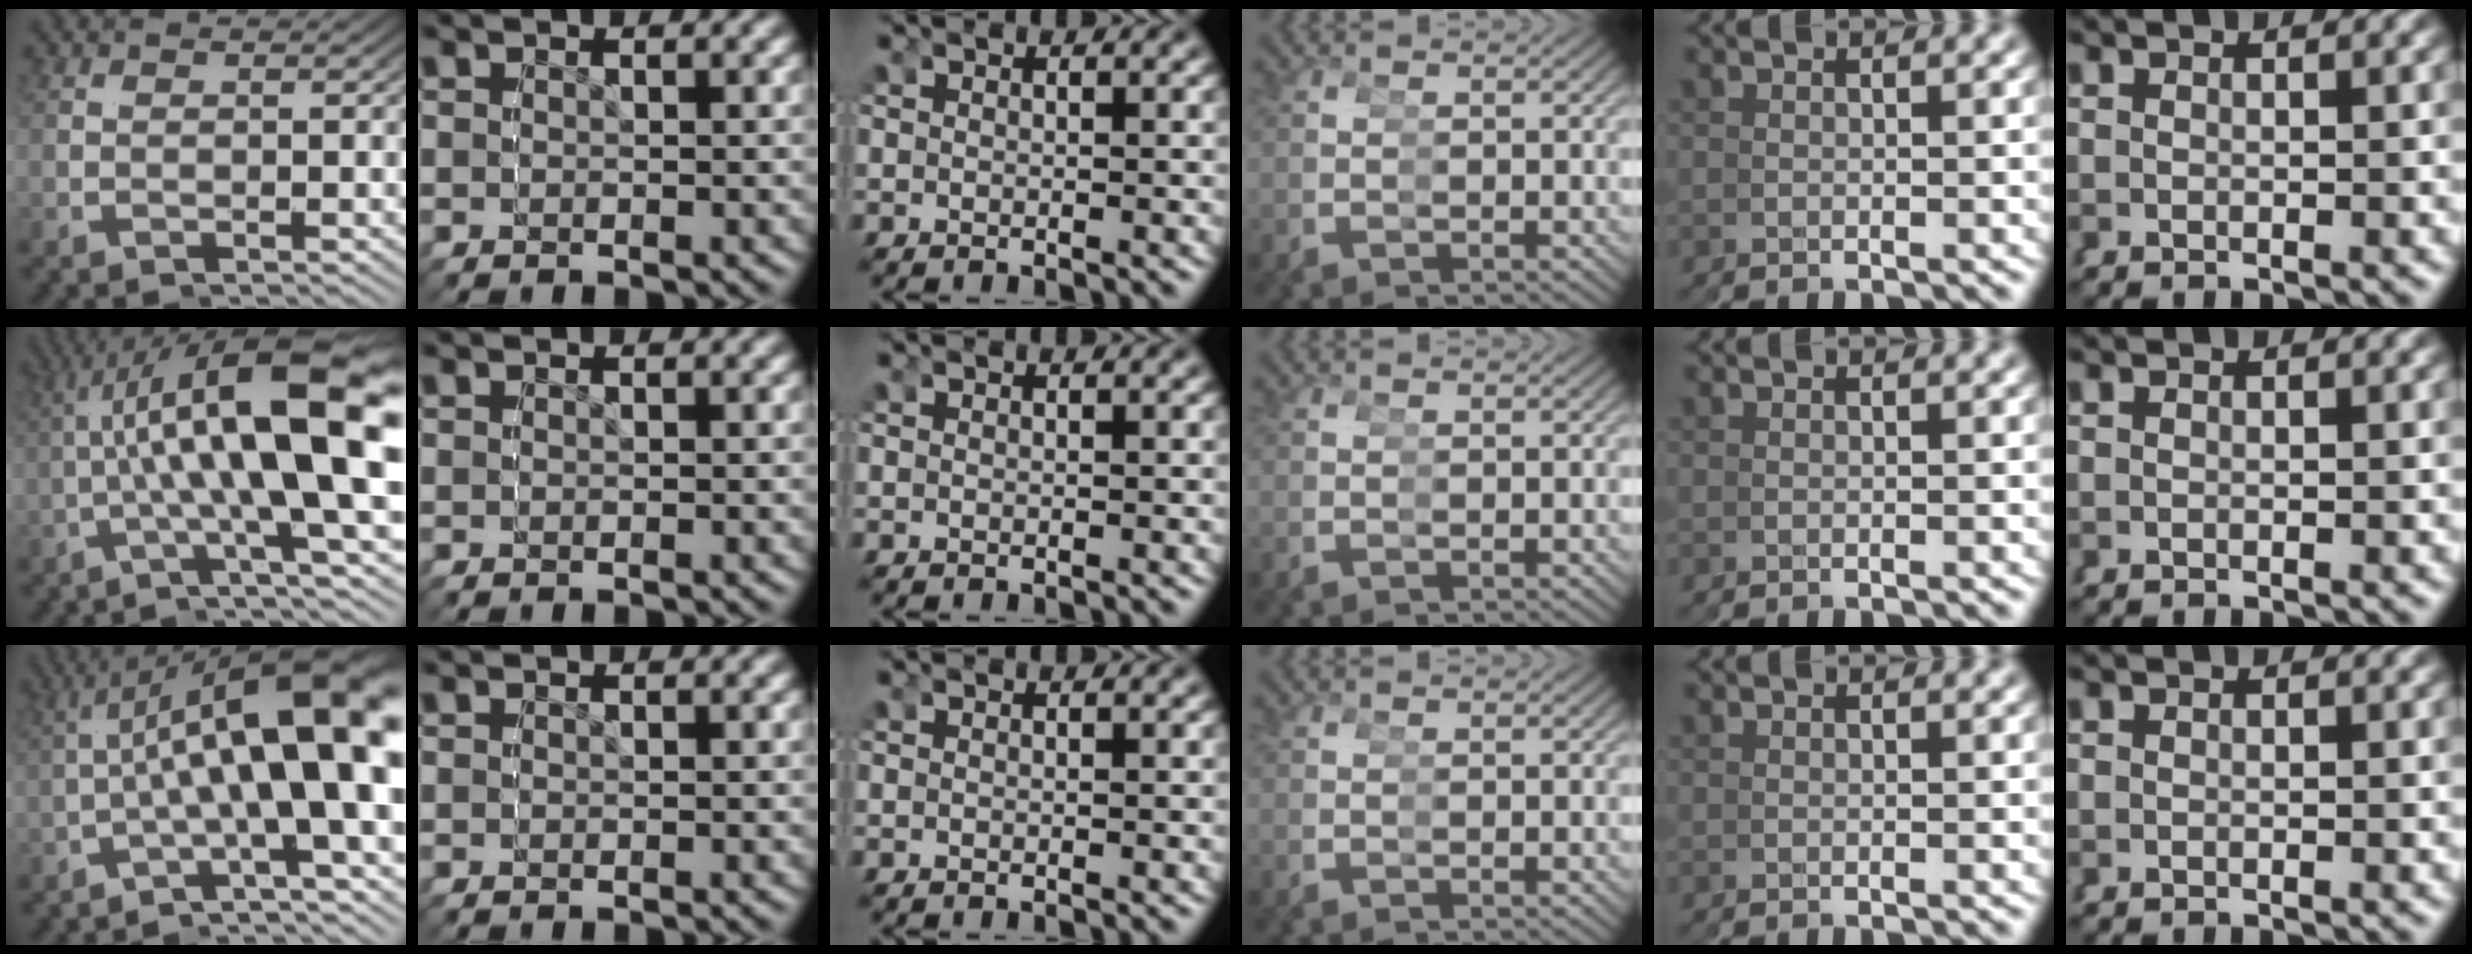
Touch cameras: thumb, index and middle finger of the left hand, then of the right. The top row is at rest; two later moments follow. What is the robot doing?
{"motion": "grasp_and_lifting", "object": "cubes"}